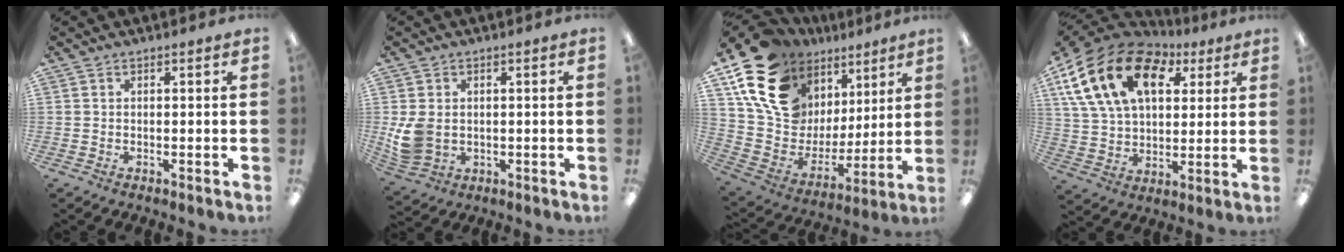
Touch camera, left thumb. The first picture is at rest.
{"total": 7.3, "force": [0.1, 6.0, 4.1], "torque": [-0.093, 0.005, 0.006]}
{"total": 19.8, "force": [12.5, 12.6, 8.8], "torque": [-0.176, -0.069, 0.242]}
{"total": 20.0, "force": [9.3, 12.6, 12.4], "torque": [-0.240, -0.025, 0.169]}